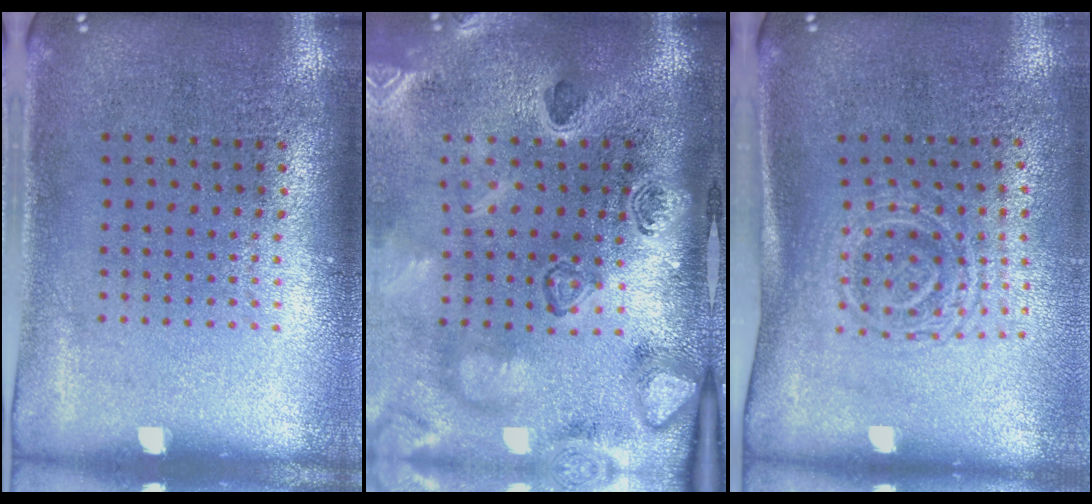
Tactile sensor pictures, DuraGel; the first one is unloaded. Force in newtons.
{"total": 4.4, "press": 3.1, "slide": 3.1}
{"total": 1.7, "press": 1.3, "slide": 1.1}